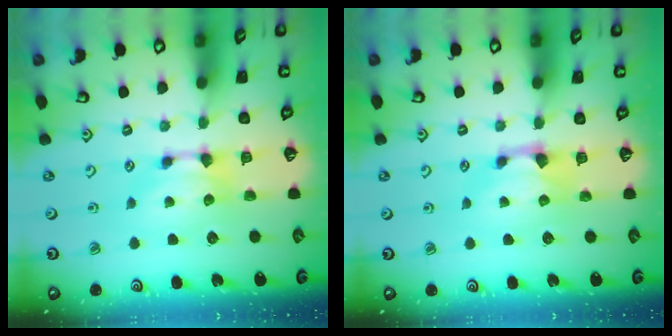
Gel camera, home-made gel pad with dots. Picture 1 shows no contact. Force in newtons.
{"total": 0.6, "press": 0.1, "slide": 0.6}